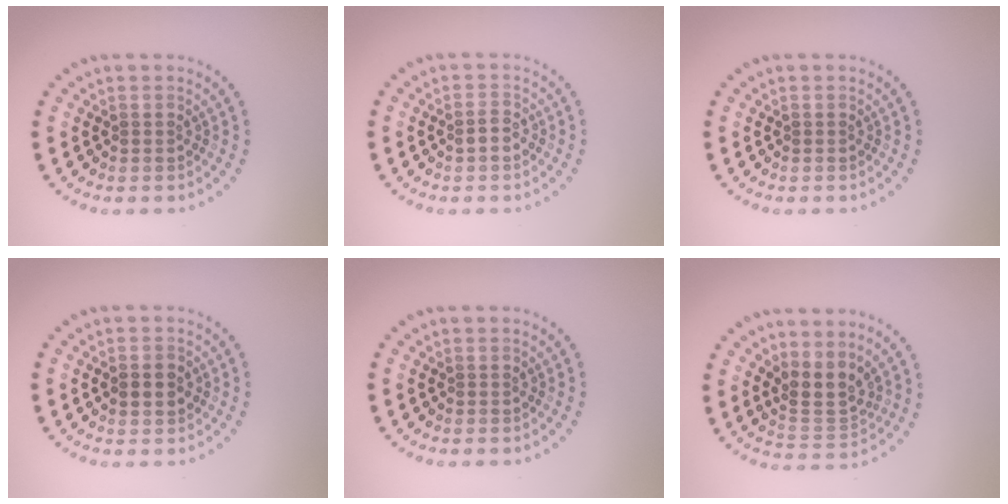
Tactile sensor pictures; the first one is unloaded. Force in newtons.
{"total": 1.2, "press": 1.2, "slide": 0.2}
{"total": 0.0}
{"total": 1.8, "press": 1.8, "slide": 0.3}
{"total": 0.0}
{"total": 3.0, "press": 2.3, "slide": 1.9}